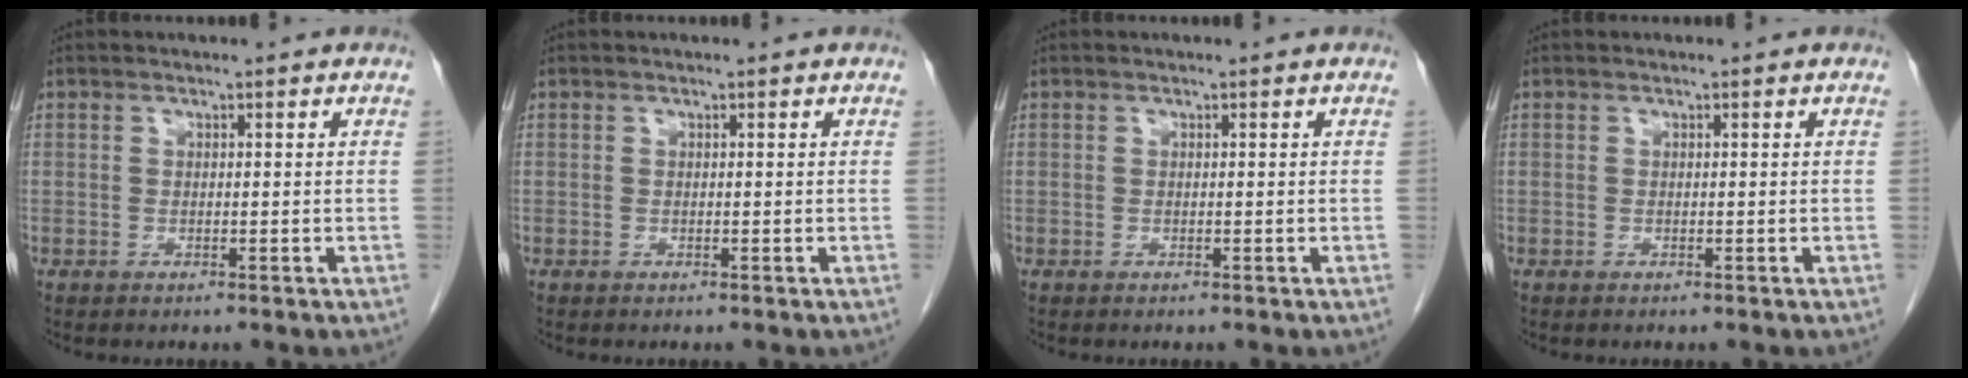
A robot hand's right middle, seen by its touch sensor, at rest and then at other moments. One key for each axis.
{"total": 0.0}
{"total": 0.0}
{"total": 0.0}